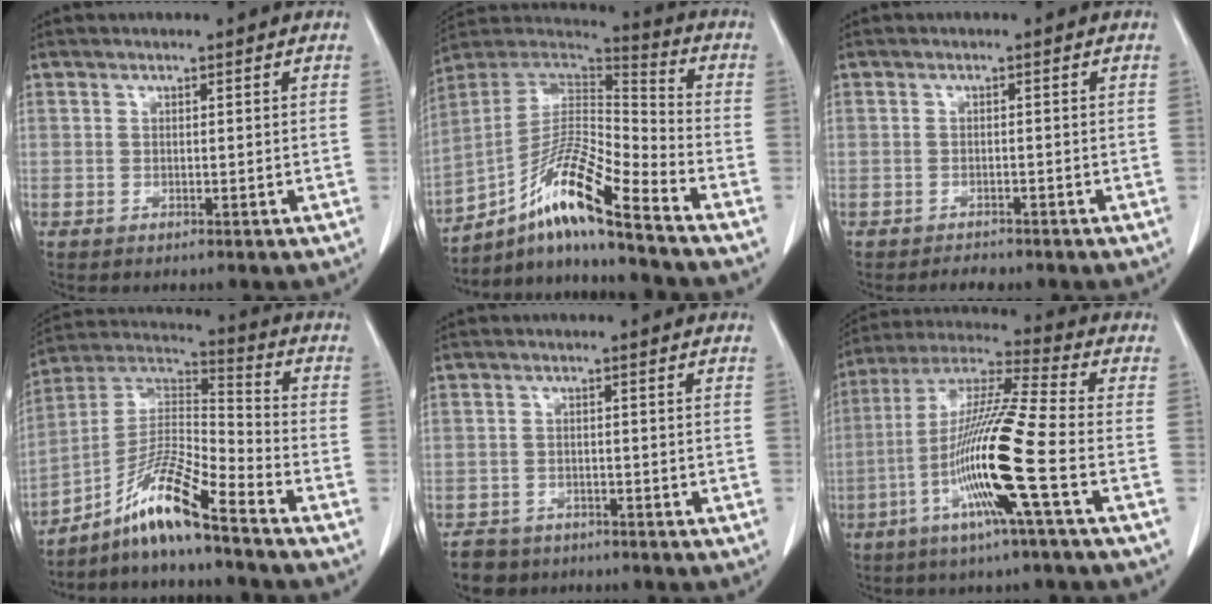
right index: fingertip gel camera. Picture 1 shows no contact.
{"total": 15.6, "force": [-10.4, 0.8, 11.7], "torque": [-0.217, 0.009, -0.183]}
{"total": 1.8, "force": [-1.7, 0.6, 0.4], "torque": [-0.009, -0.003, -0.021]}
{"total": 11.8, "force": [-8.4, 0.1, 8.4], "torque": [-0.165, 0.007, -0.156]}
{"total": 4.6, "force": [-3.6, 2.8, 0.2], "torque": [-0.007, 0.002, -0.060]}
{"total": 15.8, "force": [-5.1, -1.2, 14.9], "torque": [-0.294, -0.009, -0.107]}